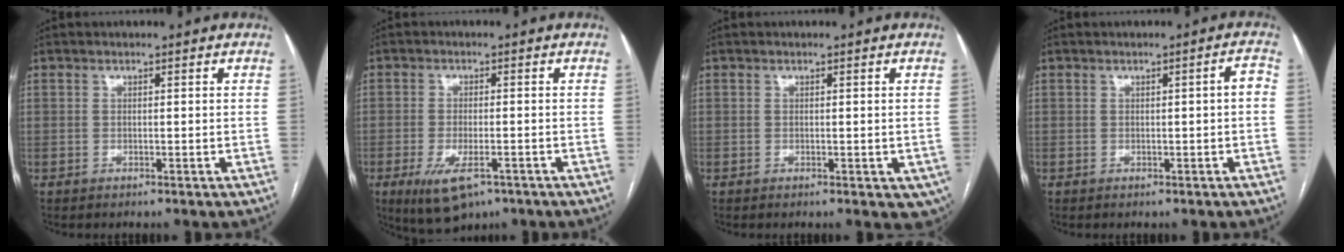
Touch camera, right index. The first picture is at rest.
{"total": 7.6, "force": [-4.2, 2.9, 5.7], "torque": [-0.104, -0.019, -0.059]}
{"total": 4.2, "force": [-1.4, 2.1, 3.3], "torque": [-0.022, -0.003, -0.018]}
{"total": 1.8, "force": [-0.2, 0.2, 1.8], "torque": [-0.020, 0.004, -0.002]}